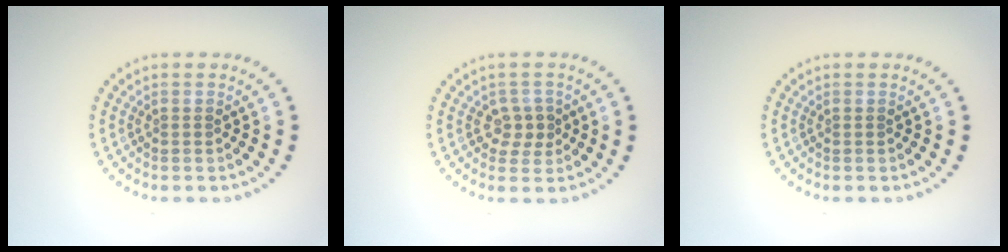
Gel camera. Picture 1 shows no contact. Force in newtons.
{"total": 2.1, "press": 1.9, "slide": 0.8}
{"total": 0.0}